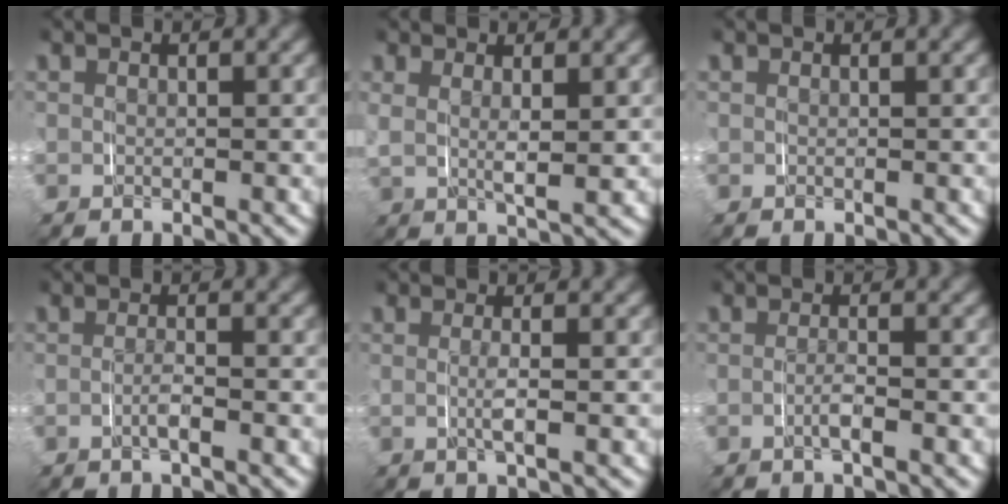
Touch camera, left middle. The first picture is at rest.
{"total": 2.5, "force": [1.1, 1.0, 2.1], "torque": [-0.055, -0.009, 0.024]}
{"total": 0.0}
{"total": 1.2, "force": [-0.7, -0.1, 0.9], "torque": [-0.020, -0.003, -0.013]}
{"total": 1.4, "force": [-0.1, -0.2, 1.4], "torque": [-0.028, -0.004, 0.000]}
{"total": 1.2, "force": [-0.8, -0.1, 0.9], "torque": [-0.020, -0.004, -0.014]}